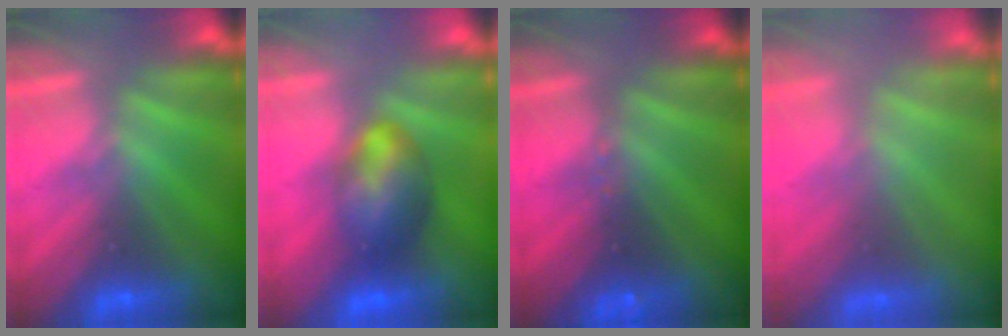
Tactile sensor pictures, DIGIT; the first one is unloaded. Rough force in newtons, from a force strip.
{"total": 7.0}
{"total": 2.4}
{"total": 9.6}